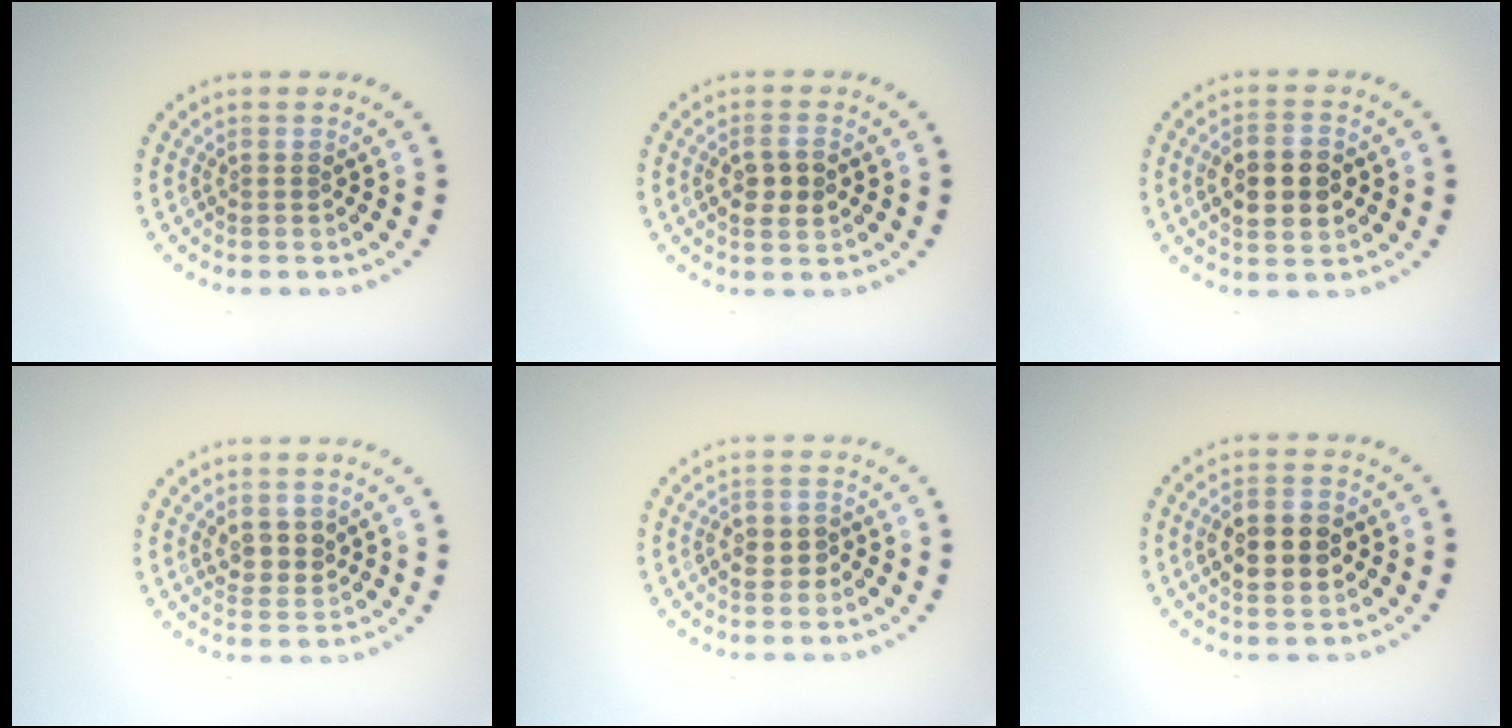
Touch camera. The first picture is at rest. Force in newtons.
{"total": 2.7, "press": 2.7, "slide": 0.5}
{"total": 5.0, "press": 5.0, "slide": 0.2}
{"total": 2.4, "press": 2.1, "slide": 1.1}
{"total": 2.1, "press": 2.0, "slide": 0.7}
{"total": 5.0, "press": 5.0, "slide": 0.3}